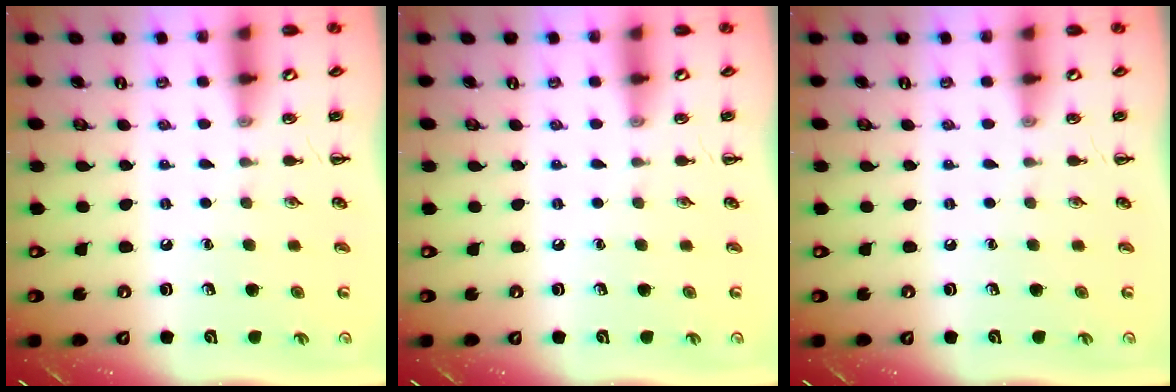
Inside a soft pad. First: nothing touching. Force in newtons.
{"total": 0.0}
{"total": 0.0}